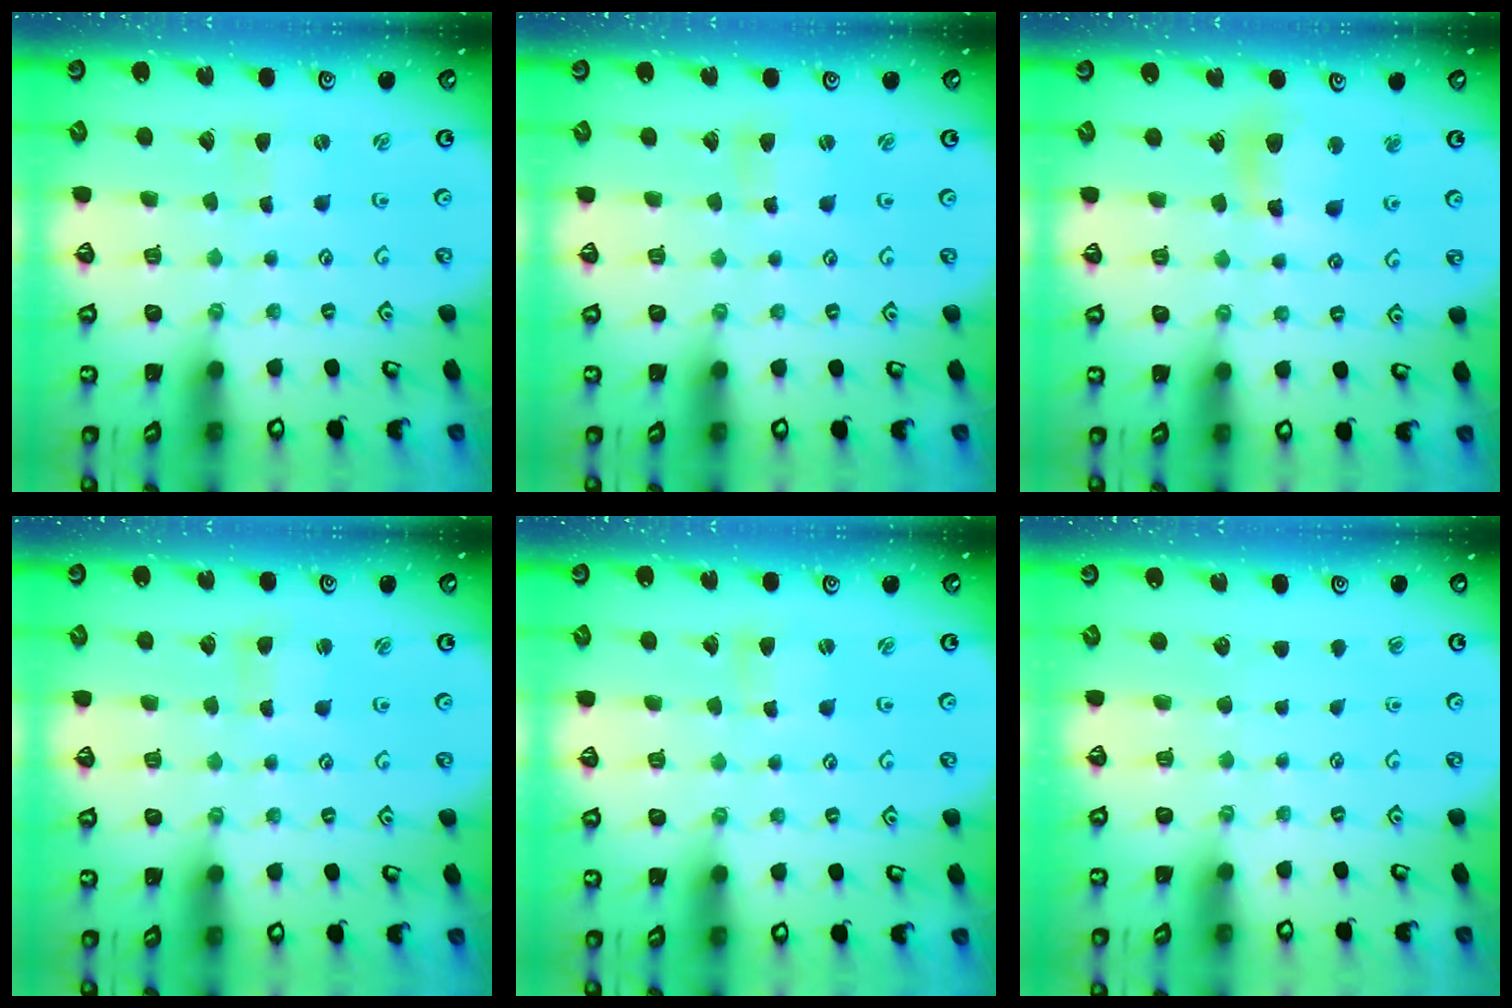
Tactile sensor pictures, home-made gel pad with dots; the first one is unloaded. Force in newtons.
{"total": 1.5, "press": 1.4, "slide": 0.2}
{"total": 11.0, "press": 10.9, "slide": 1.7}
{"total": 1.3, "press": 1.2, "slide": 0.2}
{"total": 1.1, "press": 1.1, "slide": 0.2}
{"total": 0.0}